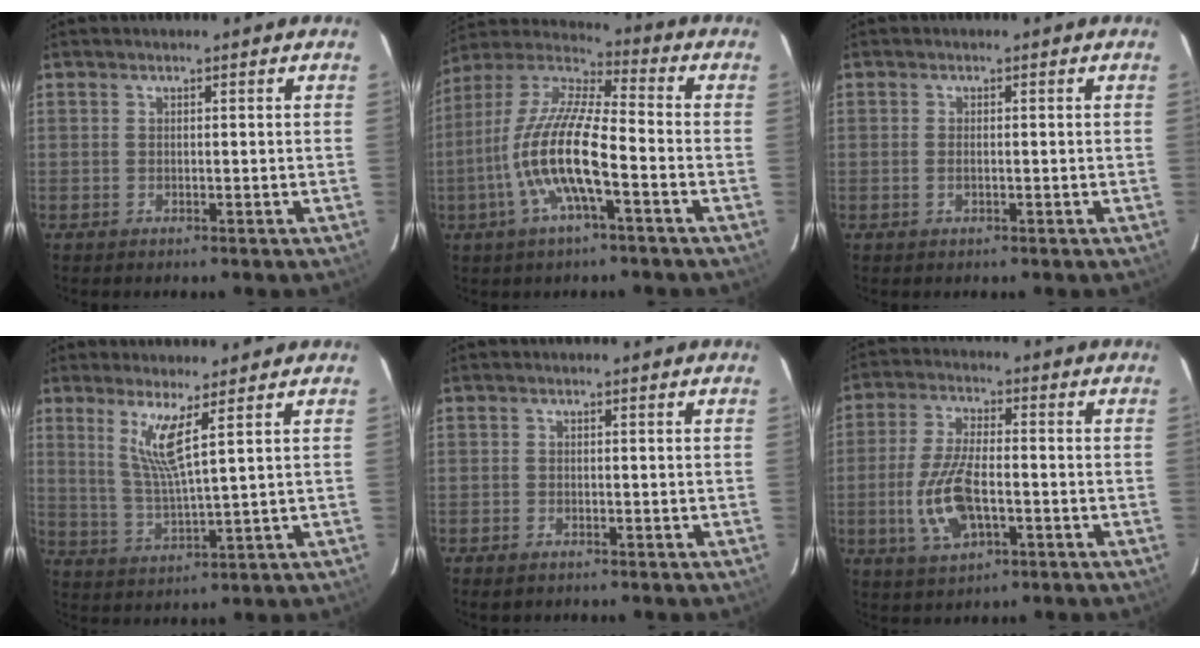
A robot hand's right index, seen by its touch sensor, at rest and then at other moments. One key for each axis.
{"total": 15.4, "fx": -5.0, "fy": 3.2, "fz": 14.2, "tx": -0.281, "ty": -0.004, "tz": -0.103}
{"total": 1.1, "fx": -0.3, "fy": 0.5, "fz": 0.9, "tx": -0.018, "ty": 0.000, "tz": -0.006}
{"total": 6.7, "fx": 3.6, "fy": -0.4, "fz": 5.6, "tx": -0.113, "ty": -0.015, "tz": 0.074}
{"total": 1.6, "fx": -1.2, "fy": 0.9, "fz": 0.5, "tx": -0.014, "ty": -0.002, "tz": -0.022}
{"total": 11.1, "fx": -3.0, "fy": 4.8, "fz": 9.5, "tx": -0.201, "ty": -0.004, "tz": -0.052}